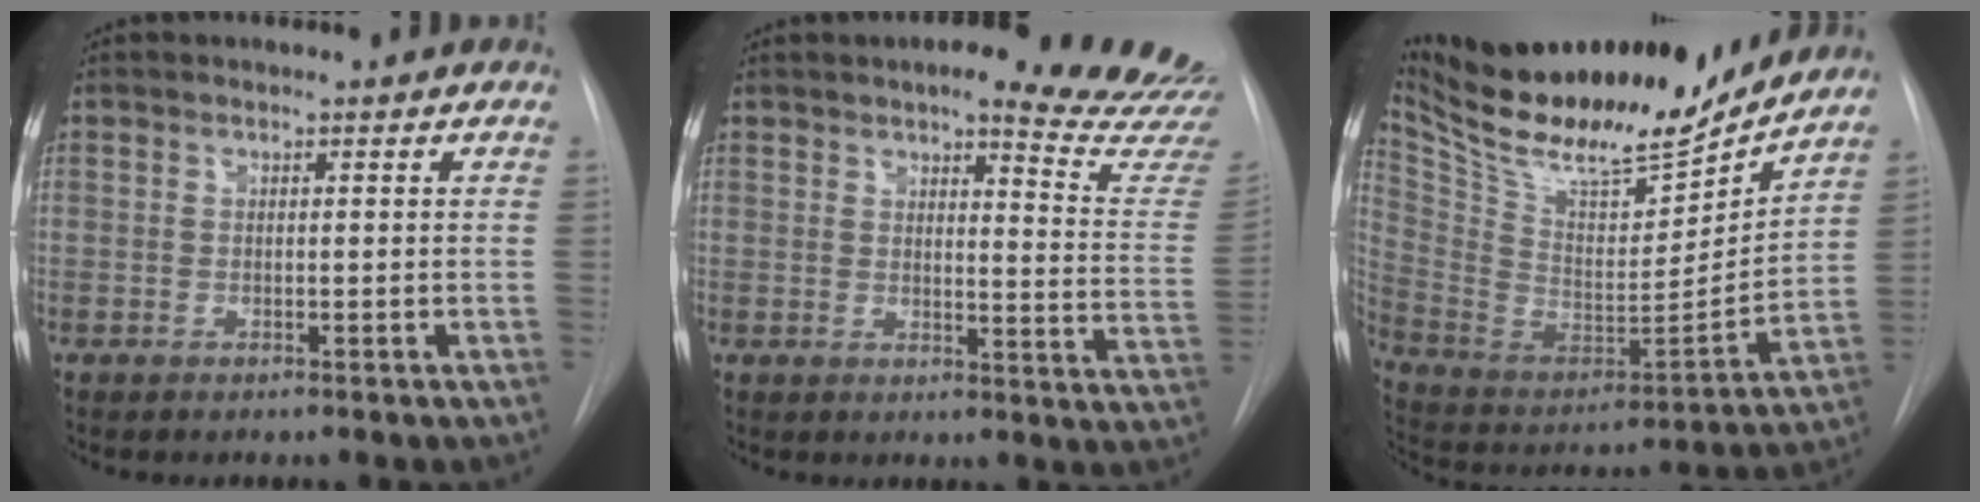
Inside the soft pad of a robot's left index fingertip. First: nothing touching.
{"total": 18.4, "force": [16.8, 1.2, 7.5], "torque": [-0.074, -0.095, 0.177]}
{"total": 25.7, "force": [22.9, 4.8, 10.5], "torque": [-0.194, -0.038, 0.369]}